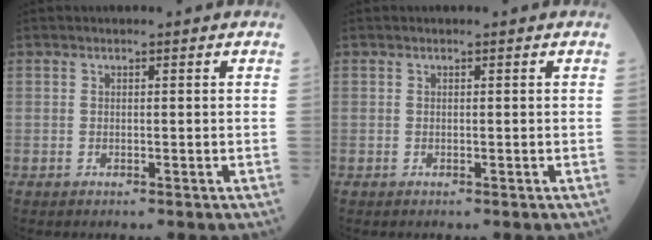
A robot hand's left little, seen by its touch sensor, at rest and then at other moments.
{"total": 0.0}